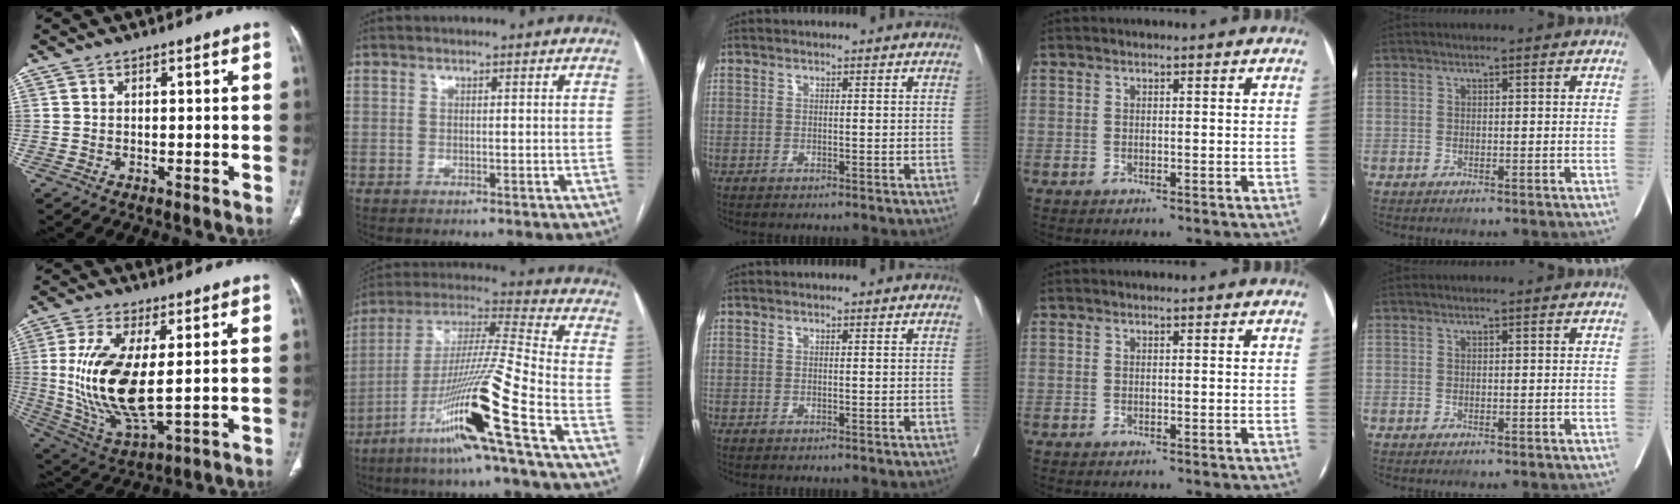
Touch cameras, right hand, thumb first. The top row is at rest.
{"thumb": {"total": 16.5, "force": [1.3, 6.5, 15.1], "torque": [-0.313, -0.024, 0.037]}, "index": {"total": 18.3, "force": [-9.0, -1.9, 15.9], "torque": [-0.320, -0.030, -0.171]}}